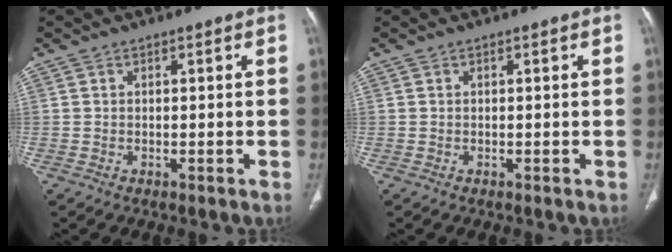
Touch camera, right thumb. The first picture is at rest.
{"total": 0.0}